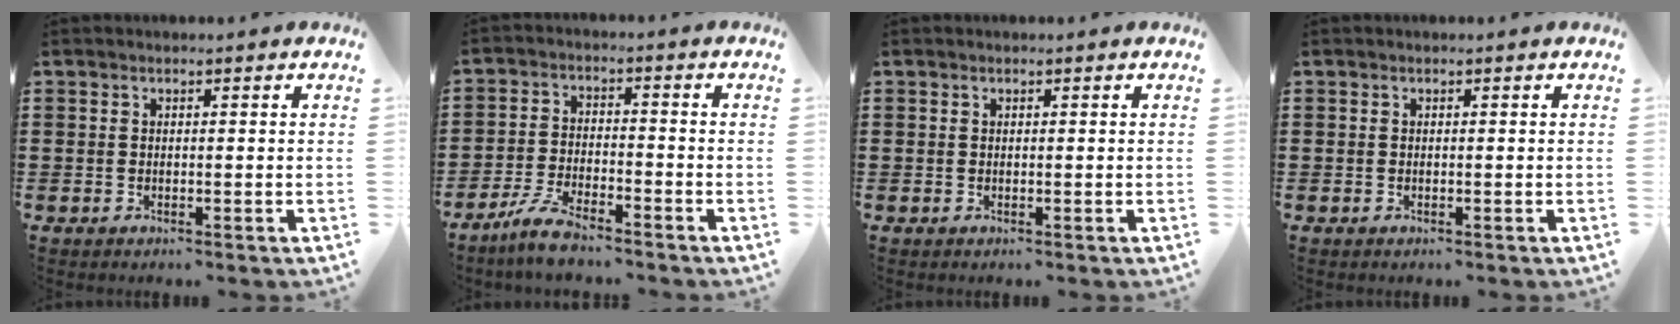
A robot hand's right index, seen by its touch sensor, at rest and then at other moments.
{"total": 5.0, "force": [-4.4, 0.6, 2.4], "torque": [-0.063, -0.004, -0.087]}
{"total": 0.0}
{"total": 0.0}